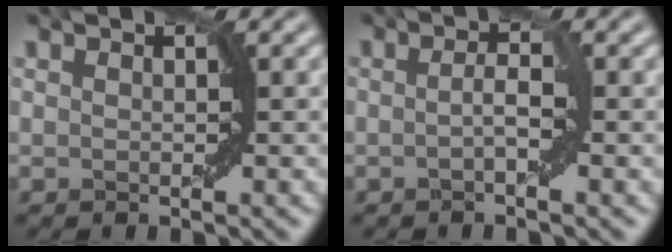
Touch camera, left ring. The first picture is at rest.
{"total": 1.4, "force": [-0.9, -0.1, 1.1], "torque": [-0.026, 0.011, -0.011]}